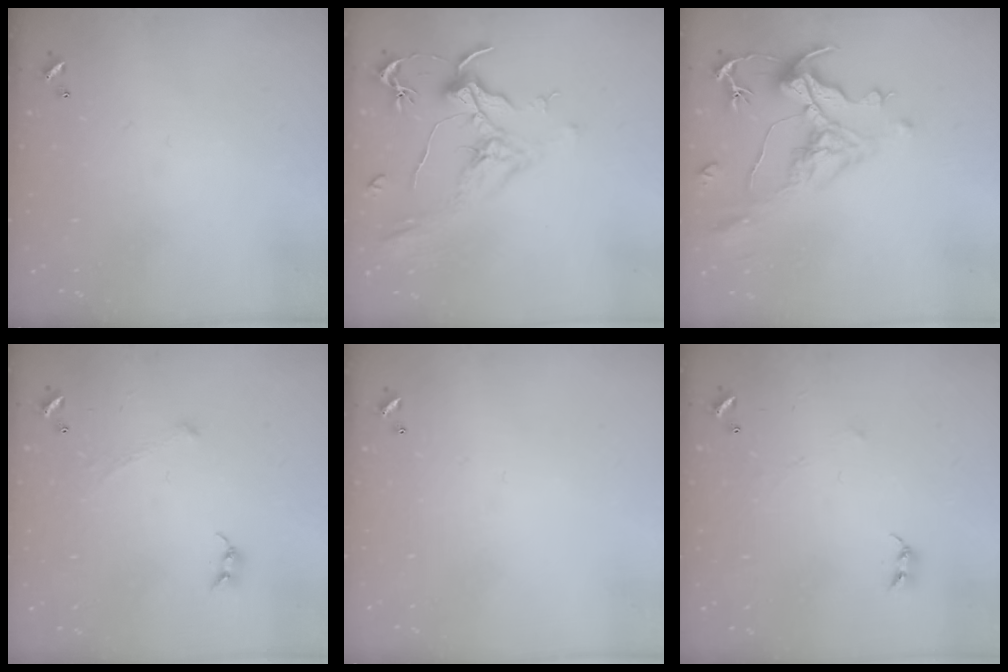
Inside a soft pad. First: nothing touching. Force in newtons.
{"total": 2.1, "press": 2.0, "slide": 0.8}
{"total": 1.4, "press": 0.2, "slide": 1.4}
{"total": 0.6, "press": 0.6, "slide": 0.3}
{"total": 0.0}
{"total": 2.4, "press": 2.4, "slide": 0.4}